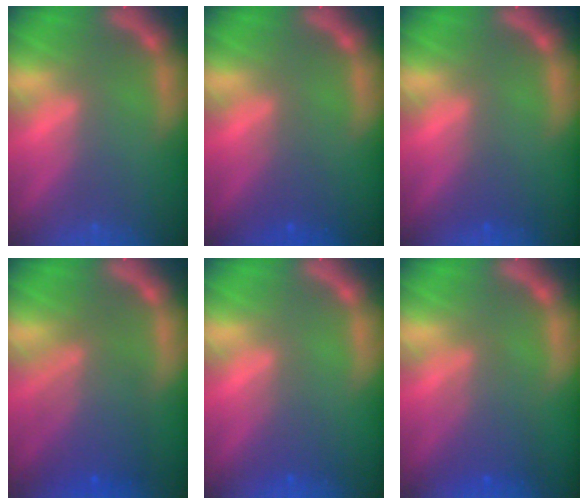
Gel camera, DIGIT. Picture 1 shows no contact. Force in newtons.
{"total": 1.9}
{"total": 1.0}
{"total": 6.6}
{"total": 2.0}
{"total": 3.4}